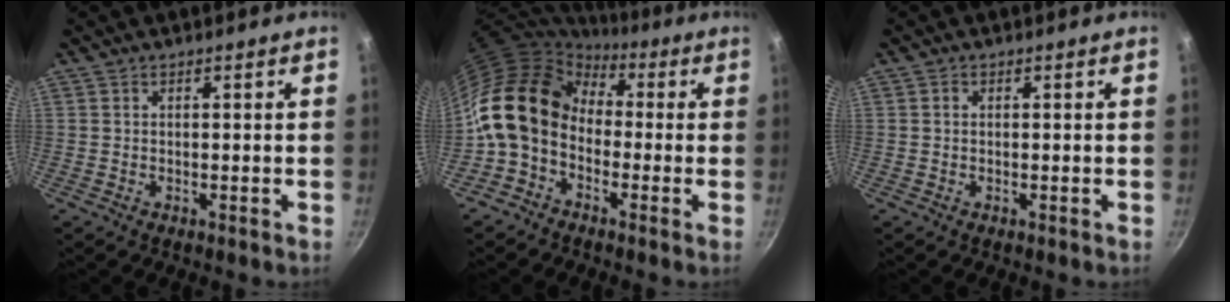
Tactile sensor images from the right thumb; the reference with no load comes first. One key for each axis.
{"total": 15.1, "fx": -0.6, "fy": 11.7, "fz": 9.6, "tx": -0.160, "ty": 0.040, "tz": -0.034}
{"total": 0.6, "fx": 0.0, "fy": 0.5, "fz": 0.3, "tx": -0.005, "ty": 0.004, "tz": 0.000}